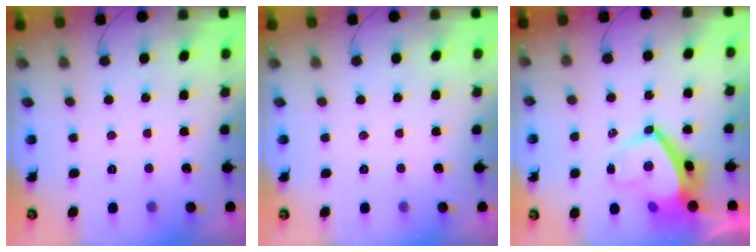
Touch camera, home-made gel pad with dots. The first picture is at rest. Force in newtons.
{"total": 0.0}
{"total": 7.5, "press": 7.5, "slide": 0.8}